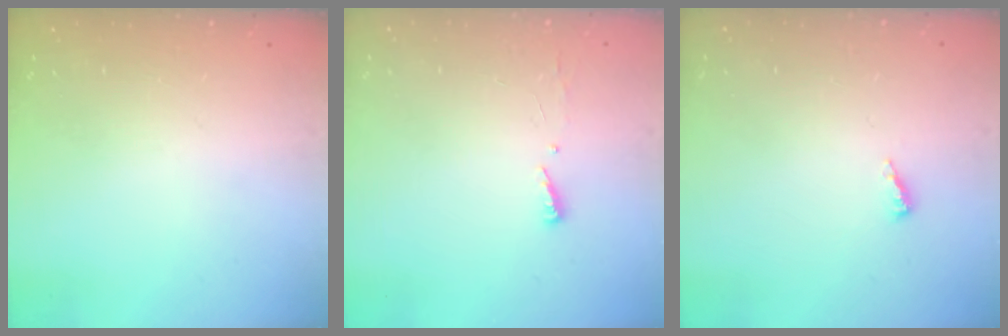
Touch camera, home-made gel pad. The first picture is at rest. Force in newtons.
{"total": 4.1, "press": 4.0, "slide": 1.0}
{"total": 2.5, "press": 2.5, "slide": 0.2}